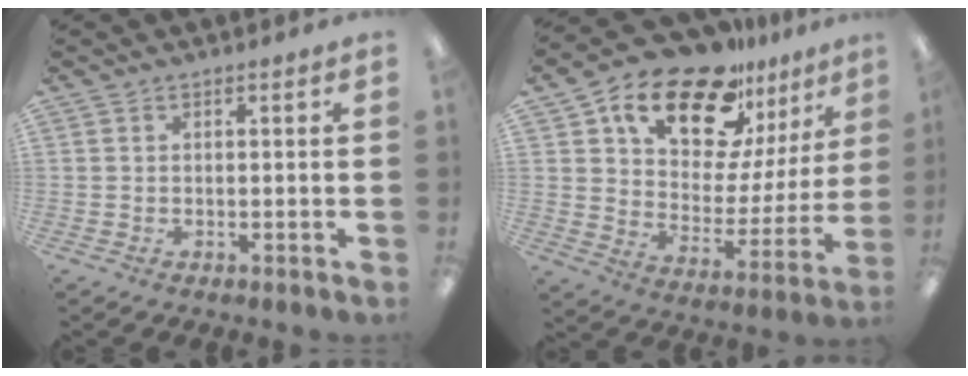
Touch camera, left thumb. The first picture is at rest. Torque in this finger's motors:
{"motor_torque": [0.60, 0.76, 1.34, -1.43, 0.30]}